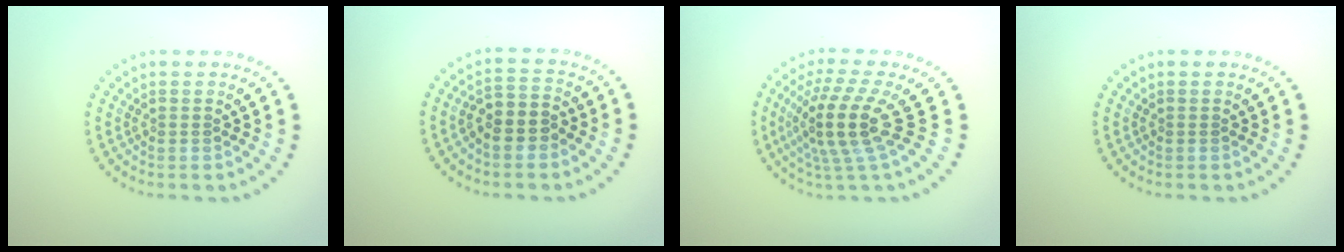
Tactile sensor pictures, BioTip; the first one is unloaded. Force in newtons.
{"total": 3.0, "press": 2.7, "slide": 1.2}
{"total": 5.0, "press": 3.6, "slide": 3.4}
{"total": 0.0}